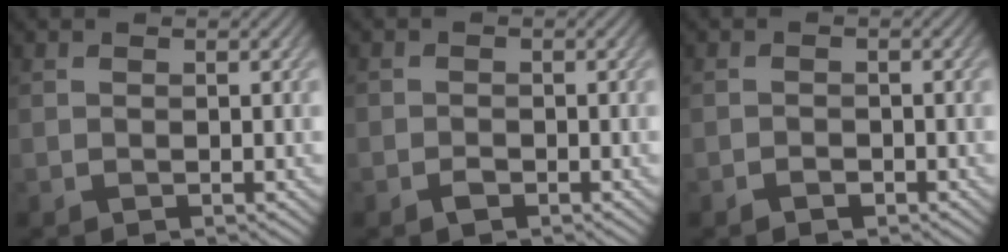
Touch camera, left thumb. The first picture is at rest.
{"total": 1.3, "force": [-0.8, 0.8, 0.6], "torque": [-0.009, -0.001, -0.017]}
{"total": 1.0, "force": [-0.7, 0.6, 0.4], "torque": [-0.004, 0.000, -0.013]}